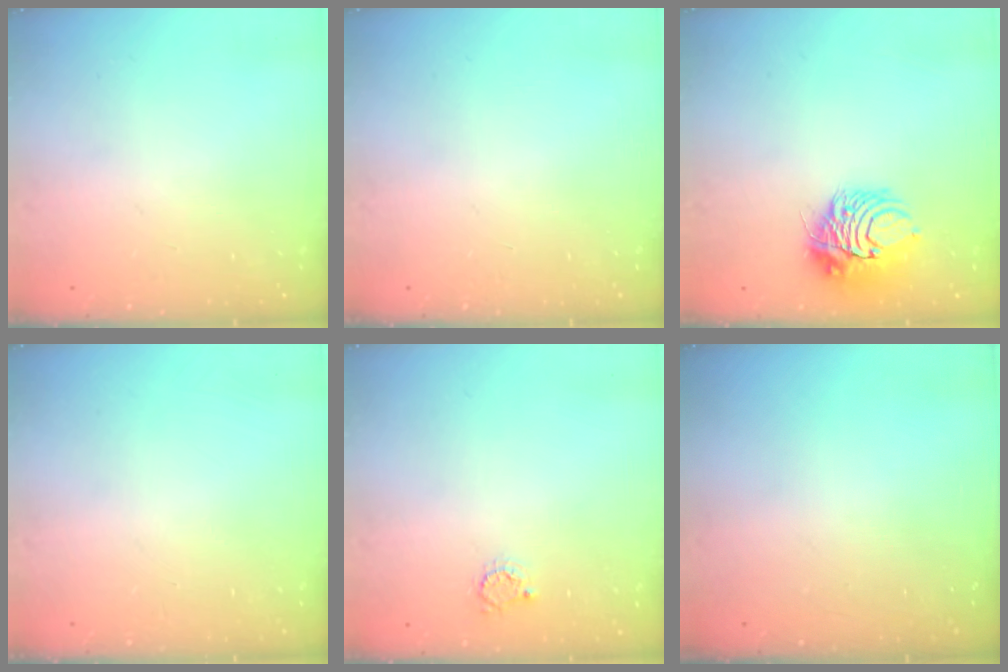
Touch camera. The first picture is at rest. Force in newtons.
{"total": 0.0}
{"total": 9.7, "press": 9.7, "slide": 0.5}
{"total": 0.0}
{"total": 2.8, "press": 2.8, "slide": 0.4}
{"total": 0.0}